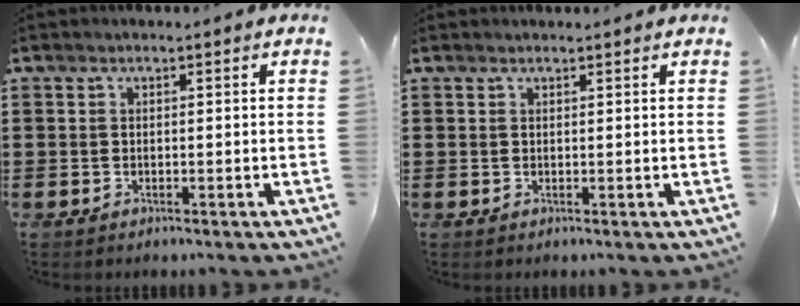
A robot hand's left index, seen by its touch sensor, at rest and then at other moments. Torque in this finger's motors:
{"motor_torque": [2.14, 0.00, -0.17, 0.01]}